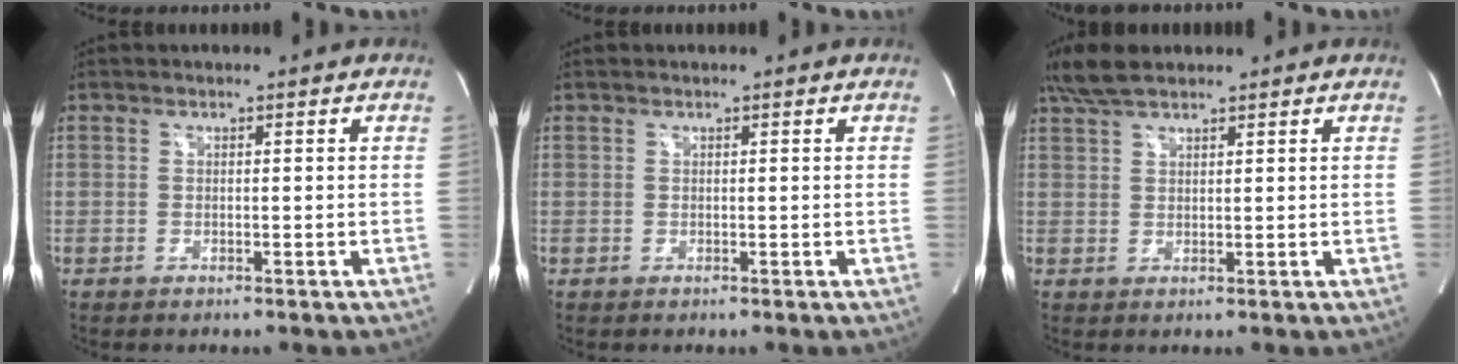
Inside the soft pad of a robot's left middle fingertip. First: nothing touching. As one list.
[{"total": 0.0}, {"total": 5.2, "force": [4.2, 1.3, 2.7], "torque": [-0.069, 0.020, 0.086]}]